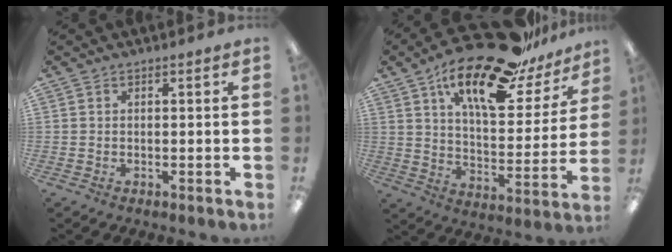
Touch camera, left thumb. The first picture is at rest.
{"total": 23.3, "force": [16.4, 7.8, 14.6], "torque": [-0.236, -0.101, 0.273]}